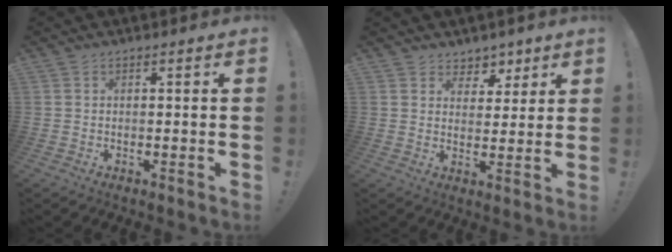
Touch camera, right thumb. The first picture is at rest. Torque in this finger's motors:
{"motor_torque": [-0.05, -0.37, -0.43, 0.25, 0.08]}